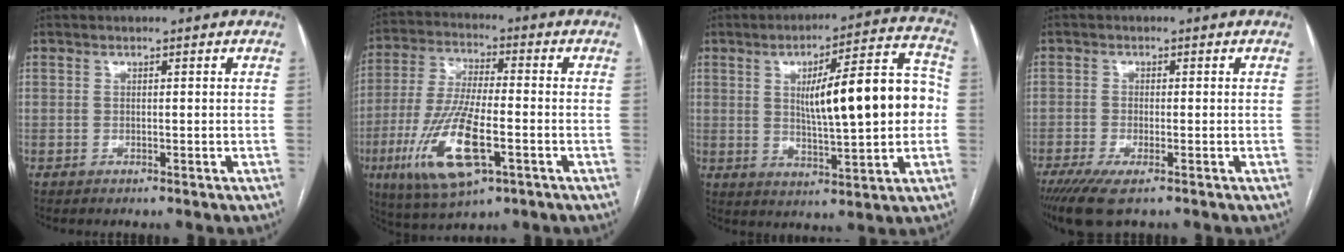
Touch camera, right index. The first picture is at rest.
{"total": 14.8, "force": [-5.2, 3.5, 13.4], "torque": [-0.283, -0.022, -0.086]}
{"total": 16.0, "force": [1.3, 3.2, 15.6], "torque": [-0.227, 0.032, 0.023]}
{"total": 5.7, "force": [-3.7, 1.0, 4.2], "torque": [-0.075, -0.016, -0.059]}